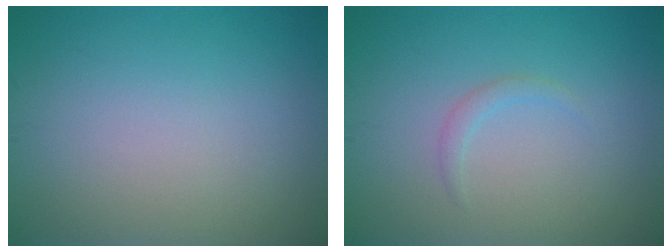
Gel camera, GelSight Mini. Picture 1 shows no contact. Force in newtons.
{"total": 0.9, "press": 0.9, "slide": 0.1}